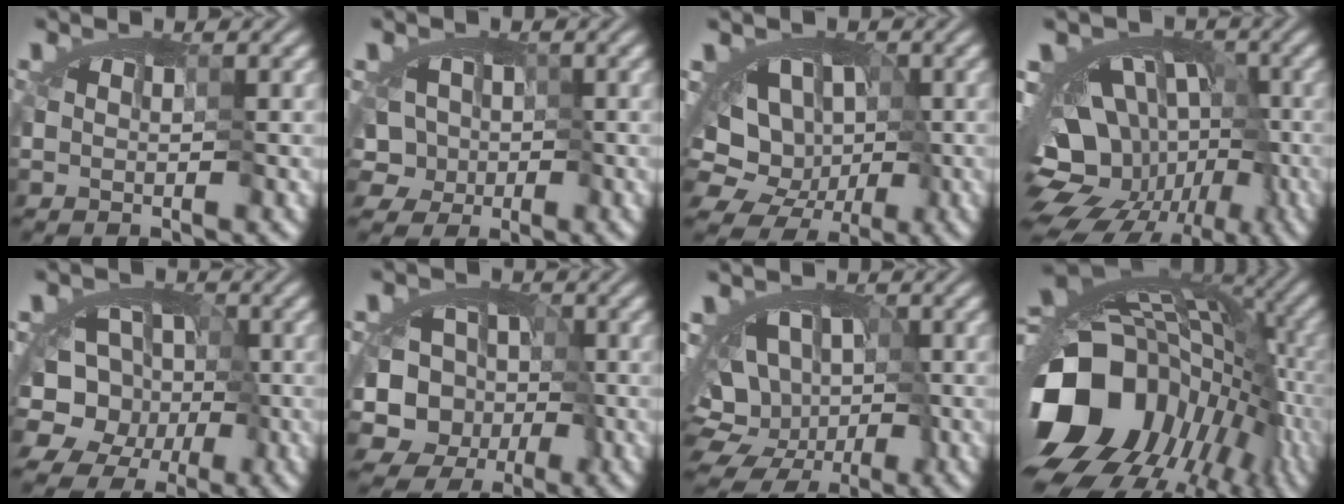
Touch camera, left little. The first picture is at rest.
{"total": 3.8, "force": [-1.2, 3.4, 1.1], "torque": [-0.003, 0.012, -0.039]}
{"total": 10.6, "force": [-2.1, 8.7, 5.6], "torque": [-0.053, 0.014, -0.056]}
{"total": 15.1, "force": [-6.6, 10.4, 8.7], "torque": [-0.113, -0.008, -0.095]}
{"total": 9.4, "force": [-5.4, 7.4, 2.2], "torque": [-0.008, -0.011, -0.103]}
{"total": 10.1, "force": [-5.6, 7.8, 3.0], "torque": [-0.023, -0.015, -0.092]}
{"total": 11.0, "force": [-3.1, 8.4, 6.5], "torque": [-0.065, 0.006, -0.063]}
{"total": 16.2, "force": [-7.5, 11.8, 8.3], "torque": [-0.158, -0.027, -0.127]}